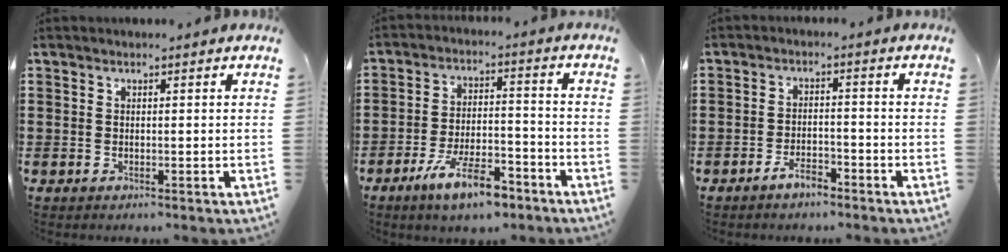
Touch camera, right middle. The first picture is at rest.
{"total": 9.0, "force": [-6.3, 2.5, 6.0], "torque": [-0.116, 0.009, -0.117]}
{"total": 3.3, "force": [-2.8, 1.0, 1.5], "torque": [-0.034, 0.007, -0.057]}